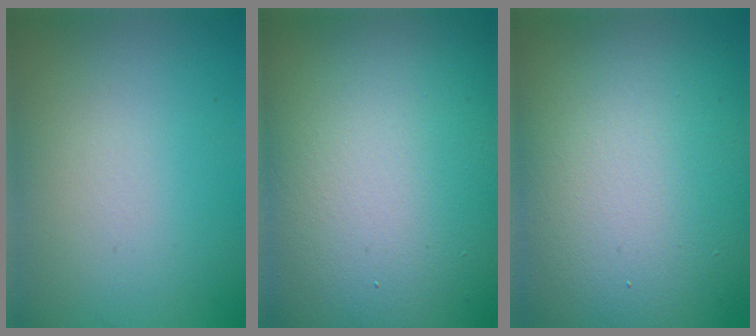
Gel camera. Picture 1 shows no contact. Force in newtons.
{"total": 23.2, "press": 23.2, "slide": 1.1}
{"total": 17.2, "press": 17.2, "slide": 1.0}